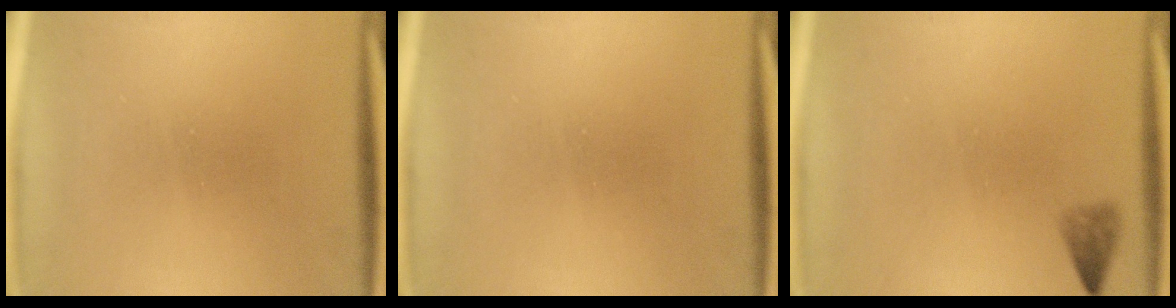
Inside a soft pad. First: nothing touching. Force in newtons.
{"total": 0.0}
{"total": 2.1}